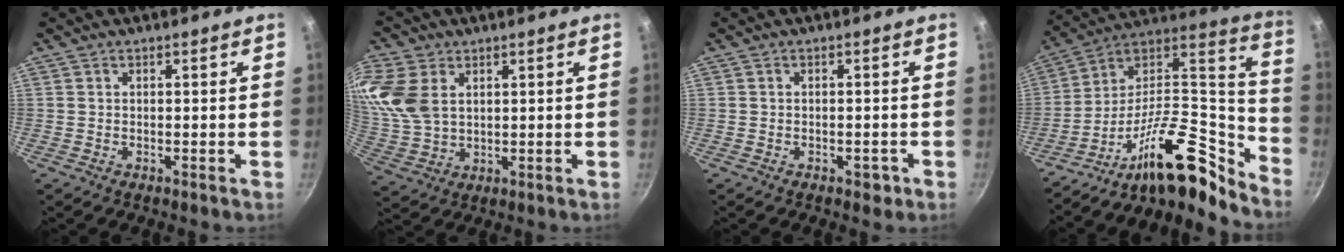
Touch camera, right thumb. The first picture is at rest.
{"total": 10.8, "force": [3.6, 7.5, 6.9], "torque": [-0.138, -0.014, 0.079]}
{"total": 2.3, "force": [-1.2, 1.3, 1.5], "torque": [-0.014, 0.010, -0.009]}
{"total": 22.7, "force": [-16.3, 7.7, 13.8], "torque": [-0.143, 0.118, -0.292]}